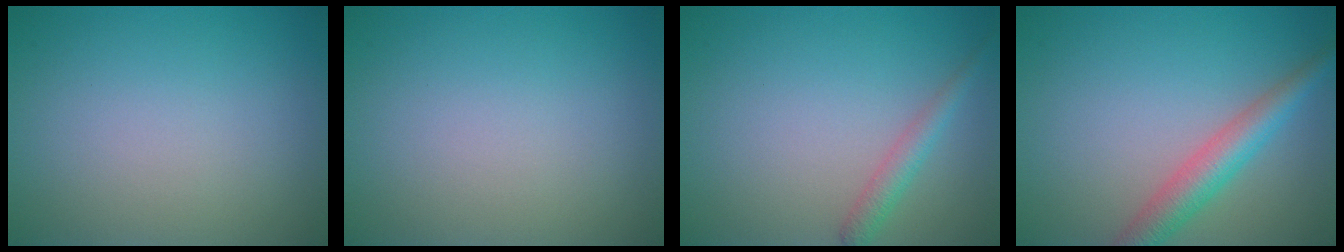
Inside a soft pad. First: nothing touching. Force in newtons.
{"total": 0.0}
{"total": 1.9, "press": 1.9, "slide": 0.1}
{"total": 4.0, "press": 4.0, "slide": 0.1}